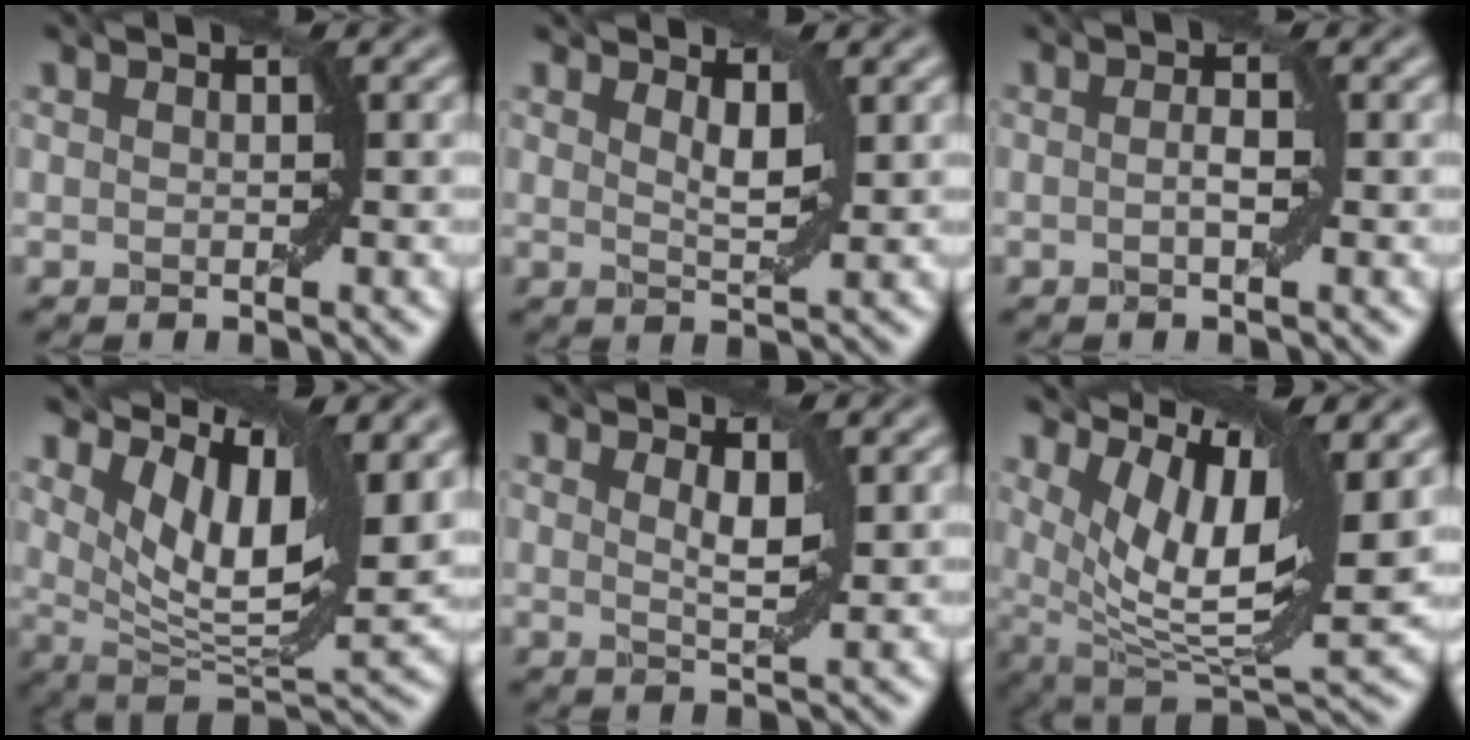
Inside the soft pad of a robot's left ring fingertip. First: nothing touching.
{"total": 1.6, "force": [0.8, 0.5, 1.3], "torque": [-0.025, 0.001, 0.020]}
{"total": 1.0, "force": [-0.7, 0.0, 0.7], "torque": [-0.014, 0.004, -0.007]}
{"total": 9.4, "force": [4.5, 3.4, 7.6], "torque": [-0.138, 0.007, 0.089]}
{"total": 1.6, "force": [0.5, 0.4, 1.4], "torque": [-0.028, 0.000, 0.016]}
{"total": 9.5, "force": [4.9, 2.9, 7.7], "torque": [-0.147, 0.007, 0.098]}